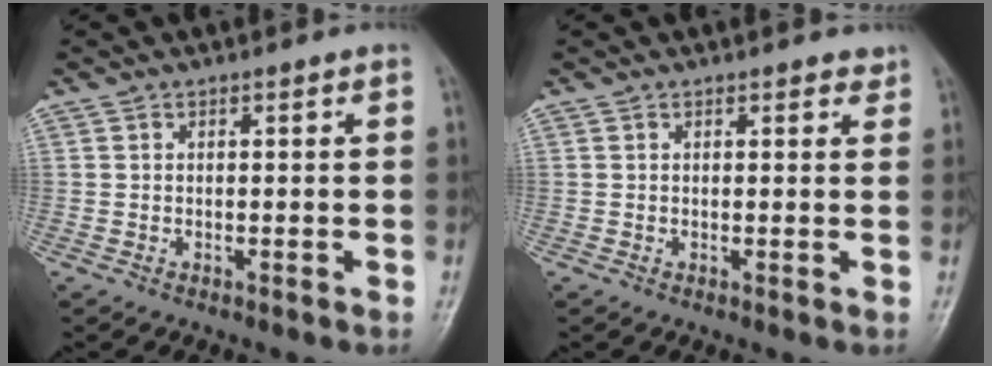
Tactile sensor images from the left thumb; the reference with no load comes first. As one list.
[{"total": 1.5, "force": [1.2, 0.7, 0.4], "torque": [0.008, -0.005, 0.010]}]